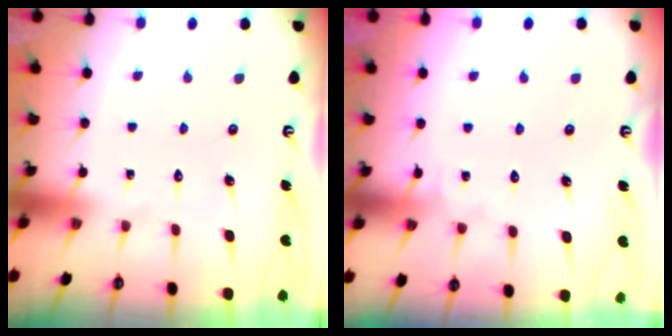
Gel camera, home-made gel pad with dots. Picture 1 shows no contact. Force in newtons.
{"total": 2.7, "press": 2.7, "slide": 0.3}